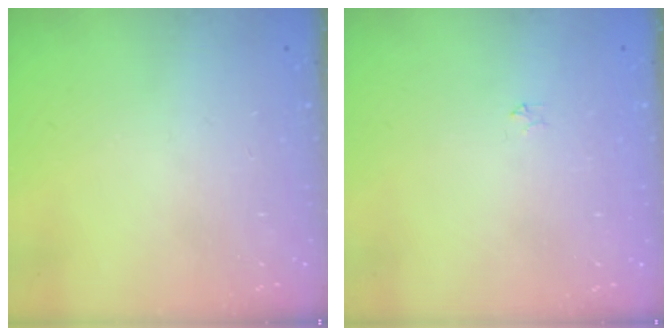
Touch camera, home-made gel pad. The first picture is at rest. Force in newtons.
{"total": 2.2, "press": 2.2, "slide": 0.3}